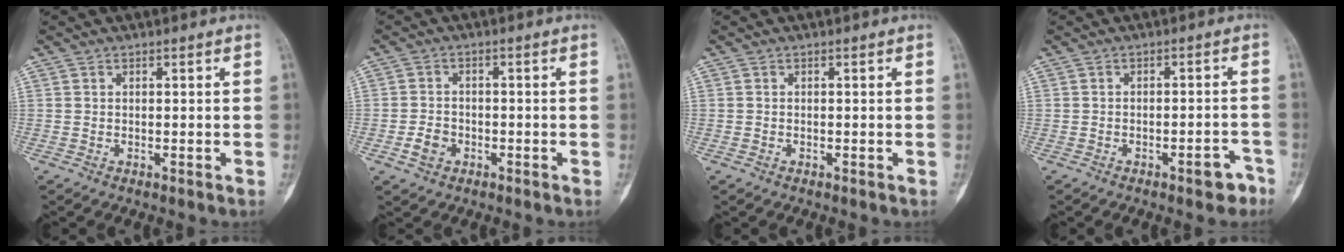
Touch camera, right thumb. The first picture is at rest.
{"total": 3.5, "force": [-1.5, 2.7, 1.6], "torque": [-0.021, 0.013, -0.027]}
{"total": 0.0}
{"total": 4.1, "force": [-2.7, 1.6, 2.6], "torque": [-0.015, 0.027, -0.031]}